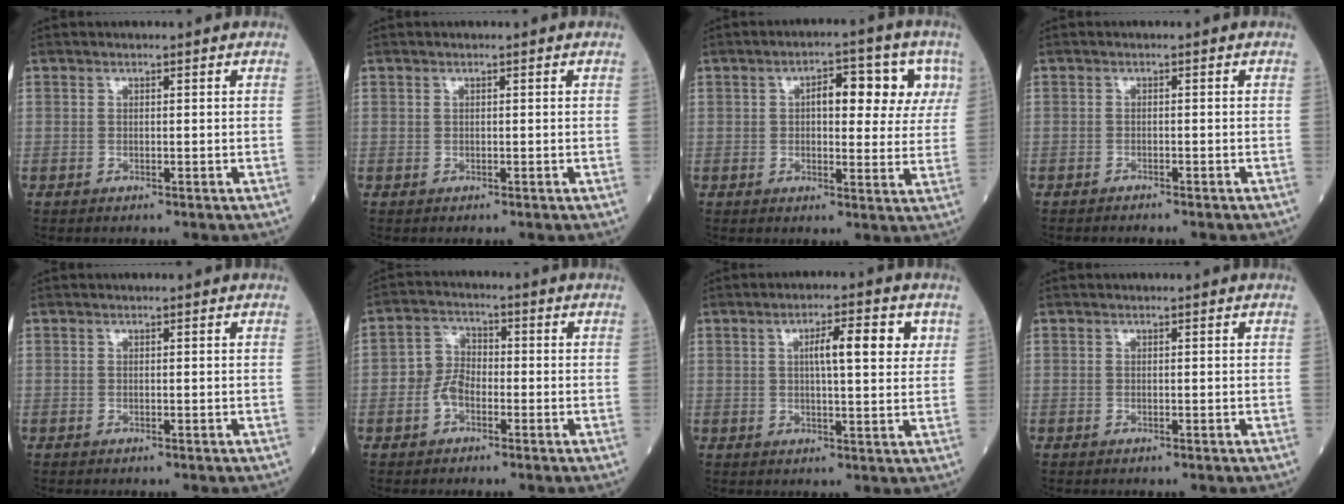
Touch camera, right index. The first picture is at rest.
{"total": 0.0}
{"total": 9.2, "force": [2.9, 4.0, 7.7], "torque": [-0.091, 0.025, 0.033]}
{"total": 3.5, "force": [-3.2, 0.6, 1.4], "torque": [-0.021, -0.003, -0.036]}
{"total": 0.0}
{"total": 4.2, "force": [-1.7, 3.1, 2.3], "torque": [-0.042, 0.013, -0.036]}
{"total": 7.0, "force": [2.4, 1.4, 6.4], "torque": [-0.098, 0.011, 0.032]}
{"total": 0.0}